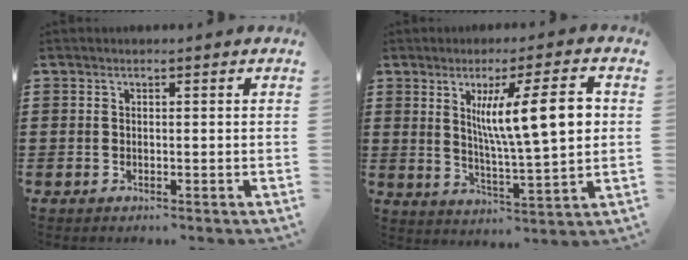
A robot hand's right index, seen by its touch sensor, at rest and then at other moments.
{"total": 12.1, "force": [3.1, 2.4, 11.5], "torque": [-0.194, 0.000, 0.045]}